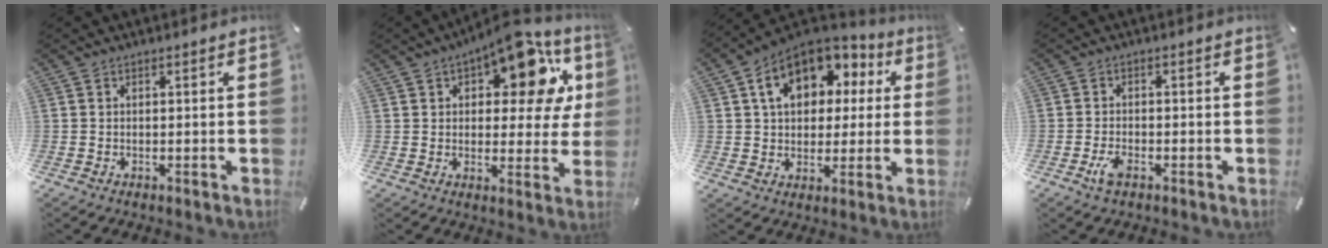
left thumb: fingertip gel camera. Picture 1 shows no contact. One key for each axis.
{"total": 15.6, "fx": 8.3, "fy": 7.5, "fz": 10.9, "tx": -0.148, "ty": -0.047, "tz": 0.138}
{"total": 13.3, "fx": 4.8, "fy": 10.0, "fz": 7.3, "tx": -0.123, "ty": -0.009, "tz": 0.088}
{"total": 3.6, "fx": -1.8, "fy": 1.6, "fz": 2.7, "tx": -0.065, "ty": 0.001, "tz": -0.036}